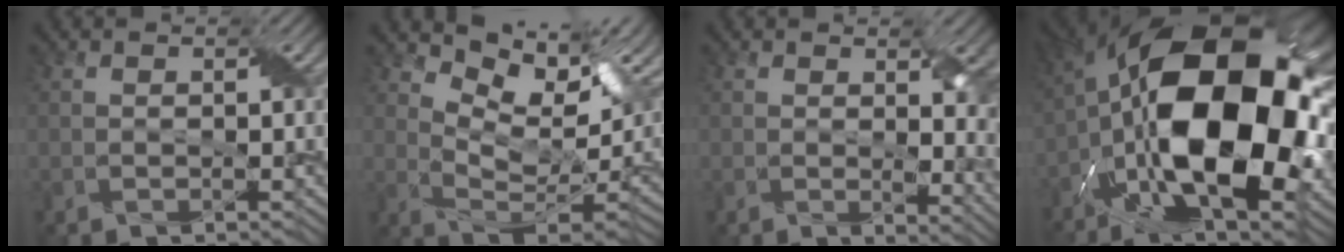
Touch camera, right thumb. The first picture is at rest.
{"total": 12.6, "force": [6.4, 5.3, 9.4], "torque": [-0.174, 0.004, 0.119]}
{"total": 6.1, "force": [1.6, 3.0, 5.1], "torque": [-0.065, -0.017, 0.037]}
{"total": 21.1, "force": [-2.6, 11.5, 17.6], "torque": [-0.352, -0.009, -0.037]}